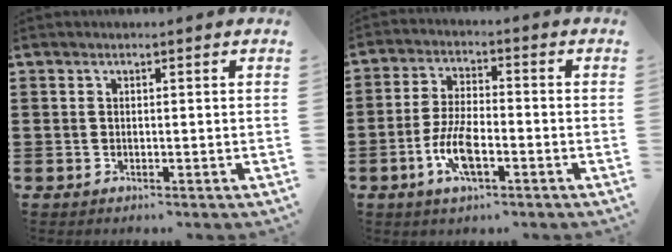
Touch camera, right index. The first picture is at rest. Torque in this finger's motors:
{"motor_torque": [2.14, 0.00, 0.45, 0.13]}